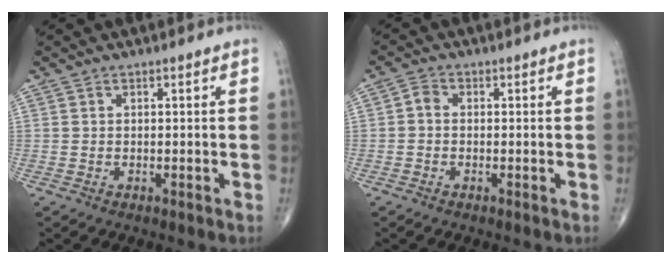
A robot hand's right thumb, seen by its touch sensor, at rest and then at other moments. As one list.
[{"total": 1.9, "force": [-0.3, 1.4, 1.2], "torque": [-0.013, 0.004, -0.013]}]